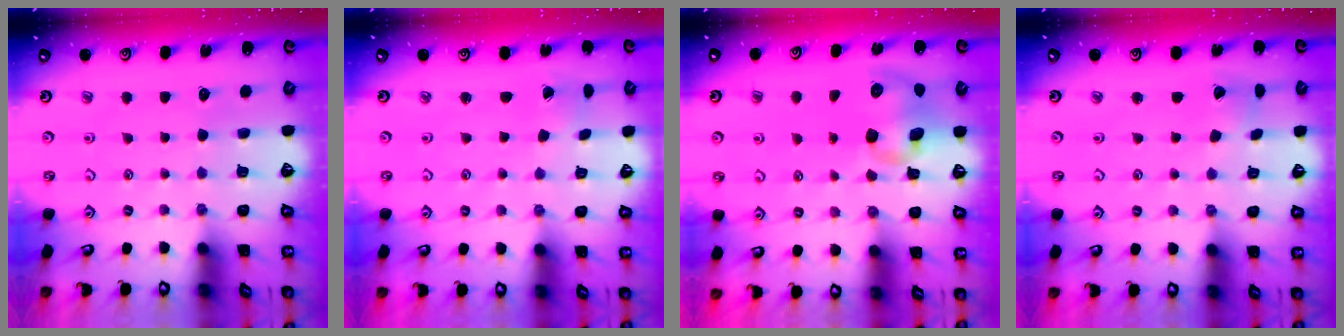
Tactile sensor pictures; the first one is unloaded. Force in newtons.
{"total": 0.7, "press": 0.7, "slide": 0.1}
{"total": 9.2, "press": 9.0, "slide": 2.0}
{"total": 3.4, "press": 3.3, "slide": 0.4}